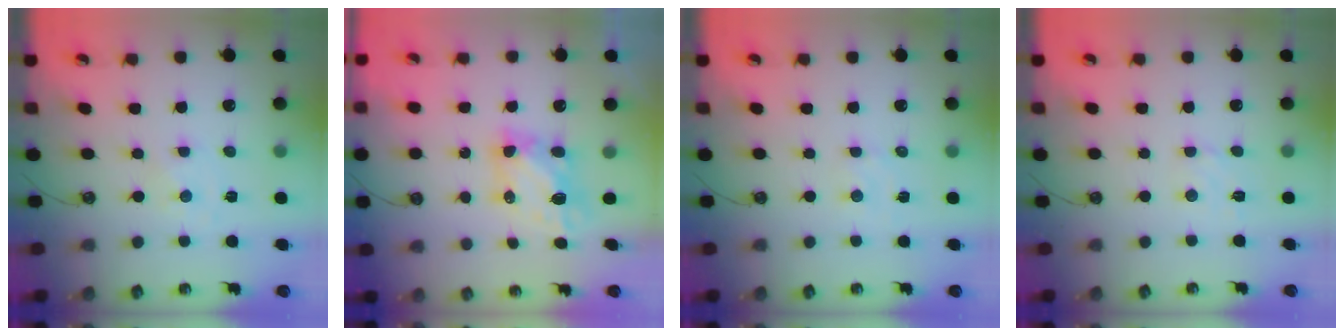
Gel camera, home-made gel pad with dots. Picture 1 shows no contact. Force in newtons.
{"total": 6.1, "press": 6.0, "slide": 0.8}
{"total": 2.0, "press": 2.0, "slide": 0.4}
{"total": 3.1, "press": 3.0, "slide": 0.4}